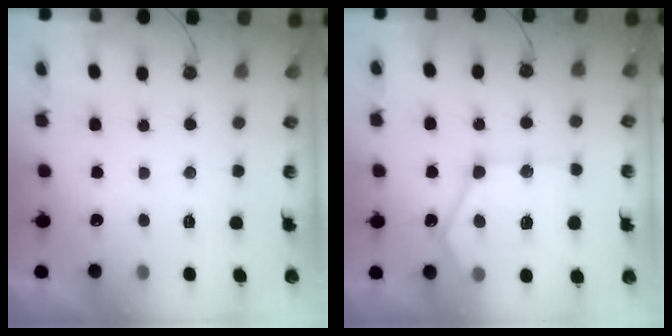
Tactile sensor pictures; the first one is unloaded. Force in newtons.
{"total": 18.8, "press": 18.7, "slide": 1.7}